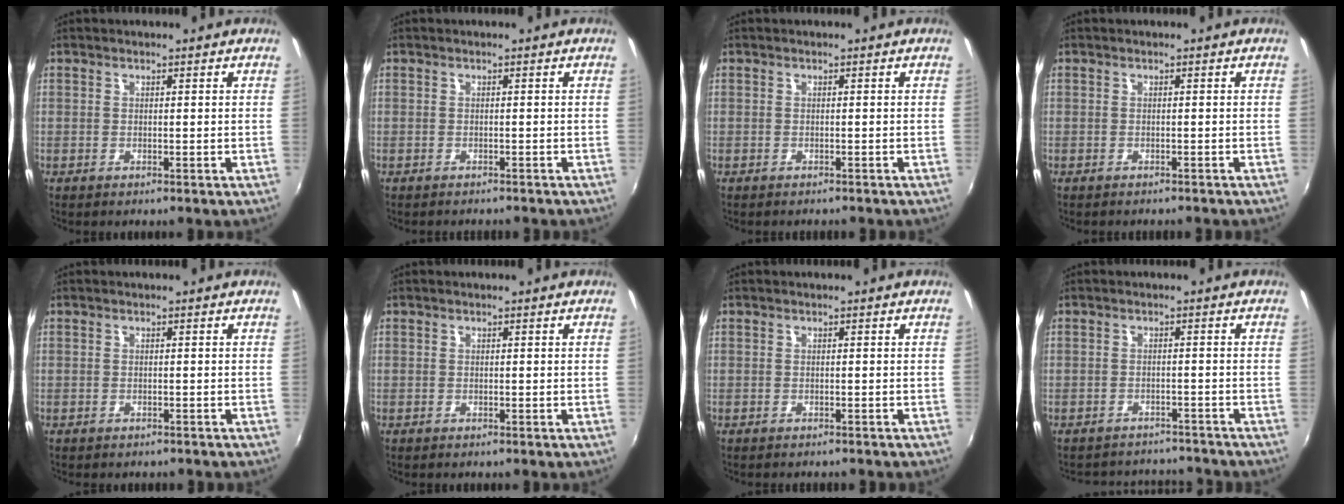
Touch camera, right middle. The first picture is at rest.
{"total": 2.2, "force": [-2.0, 0.5, 0.6], "torque": [-0.018, -0.010, -0.029]}
{"total": 1.2, "force": [-1.1, 0.3, 0.3], "torque": [-0.009, -0.005, -0.015]}
{"total": 1.8, "force": [-1.7, 0.5, 0.5], "torque": [-0.015, -0.009, -0.023]}
{"total": 1.0, "force": [-0.8, 0.6, 0.2], "torque": [-0.008, -0.001, -0.011]}
{"total": 0.0}
{"total": 1.0, "force": [-1.0, 0.3, 0.2], "torque": [-0.007, -0.004, -0.014]}
{"total": 8.8, "force": [-8.0, 3.2, 1.7], "torque": [-0.043, 0.018, -0.104]}